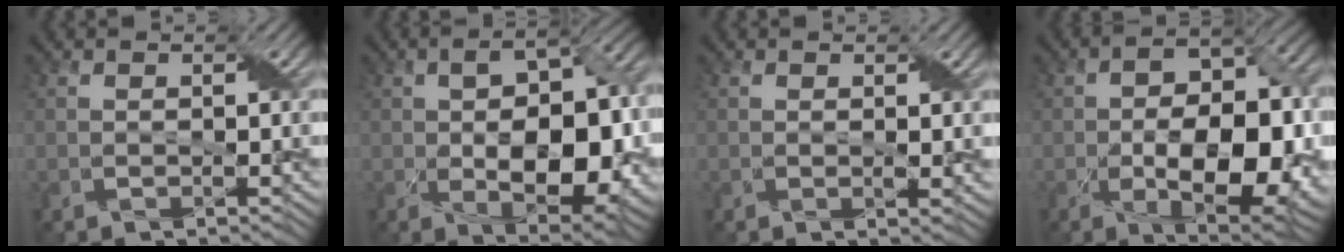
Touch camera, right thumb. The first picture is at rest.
{"total": 13.1, "force": [-1.8, 6.8, 11.1], "torque": [-0.172, -0.015, -0.020]}
{"total": 1.4, "force": [0.4, 0.3, 1.3], "torque": [-0.023, -0.002, 0.008]}
{"total": 13.7, "force": [-3.1, 7.0, 11.4], "torque": [-0.177, -0.019, -0.045]}